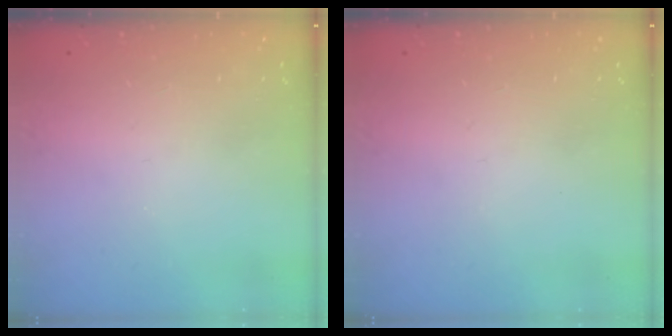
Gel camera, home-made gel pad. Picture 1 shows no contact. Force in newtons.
{"total": 0.0}